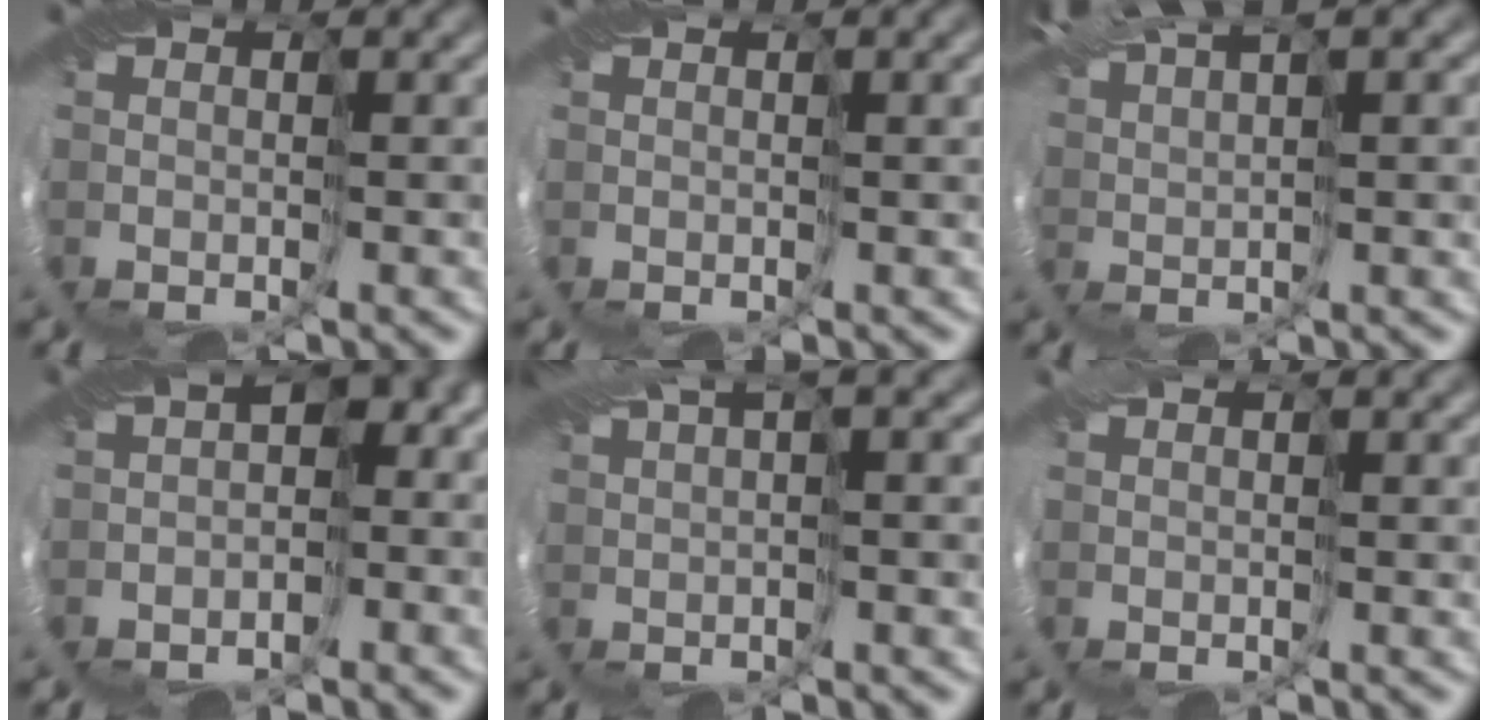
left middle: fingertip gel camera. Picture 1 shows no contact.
{"total": 4.8, "force": [2.2, 1.3, 4.1], "torque": [-0.066, 0.011, 0.043]}
{"total": 8.9, "force": [5.6, 2.6, 6.4], "torque": [-0.132, 0.023, 0.102]}
{"total": 6.0, "force": [-0.1, 4.0, 4.4], "torque": [-0.061, 0.005, 0.005]}
{"total": 7.4, "force": [3.8, 2.0, 6.0], "torque": [-0.123, 0.019, 0.071]}
{"total": 3.6, "force": [1.8, 0.8, 3.0], "torque": [-0.051, 0.011, 0.038]}